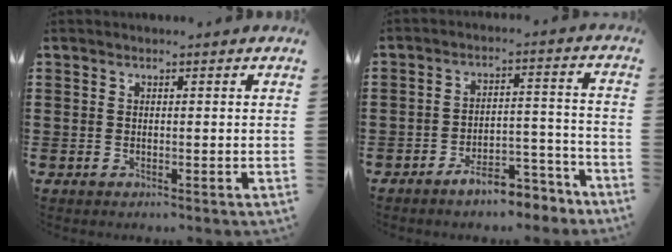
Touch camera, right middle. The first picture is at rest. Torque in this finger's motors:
{"motor_torque": [2.14, 0.00, 0.28, 0.09]}